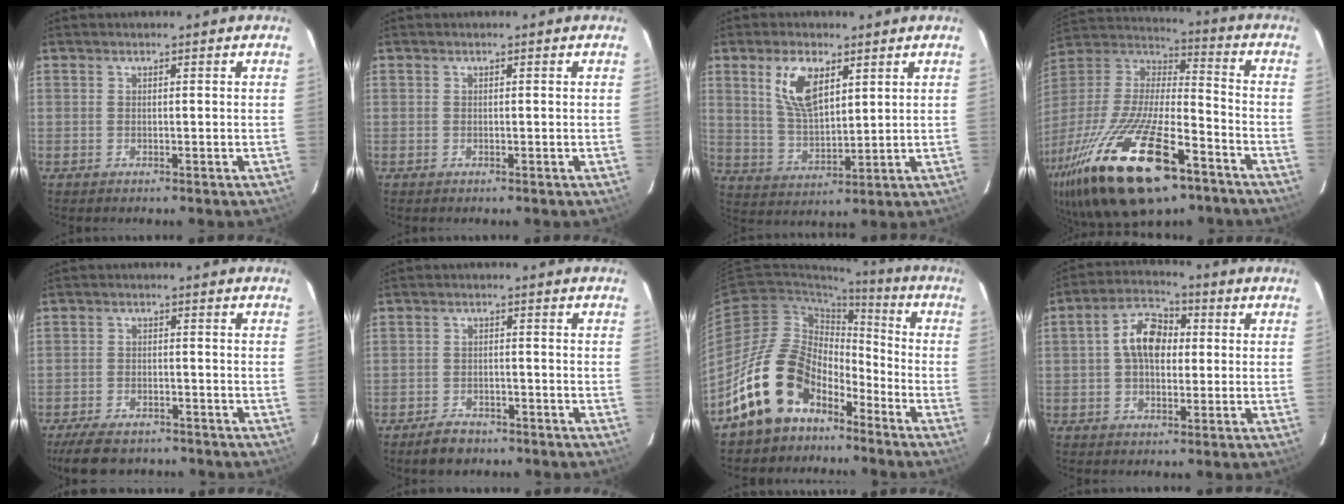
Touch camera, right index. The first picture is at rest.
{"total": 0.0}
{"total": 9.5, "force": [4.5, 4.4, 7.2], "torque": [-0.137, 0.004, 0.096]}
{"total": 31.6, "force": [-18.4, 10.9, 23.2], "torque": [-0.460, -0.061, -0.313]}
{"total": 9.2, "force": [-7.6, 3.4, 3.9], "torque": [-0.099, -0.012, -0.125]}
{"total": 4.4, "force": [-3.6, 2.2, 1.4], "torque": [-0.037, 0.007, -0.054]}
{"total": 15.3, "force": [-10.2, 9.1, 7.0], "torque": [-0.136, 0.022, -0.172]}
{"total": 8.6, "force": [0.7, 5.5, 6.5], "torque": [-0.121, 0.027, 0.009]}